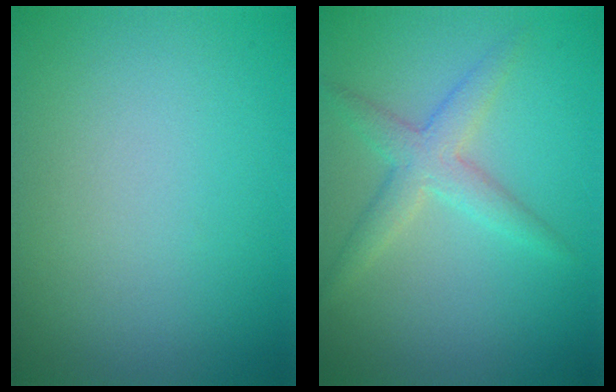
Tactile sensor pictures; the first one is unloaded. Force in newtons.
{"total": 3.1, "press": 3.1, "slide": 0.1}